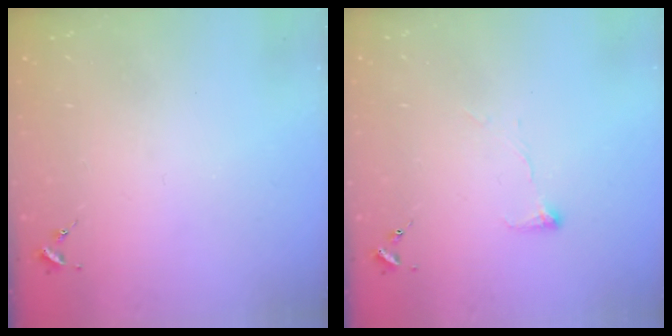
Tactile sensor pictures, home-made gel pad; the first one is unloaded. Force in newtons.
{"total": 5.8, "press": 5.7, "slide": 1.0}